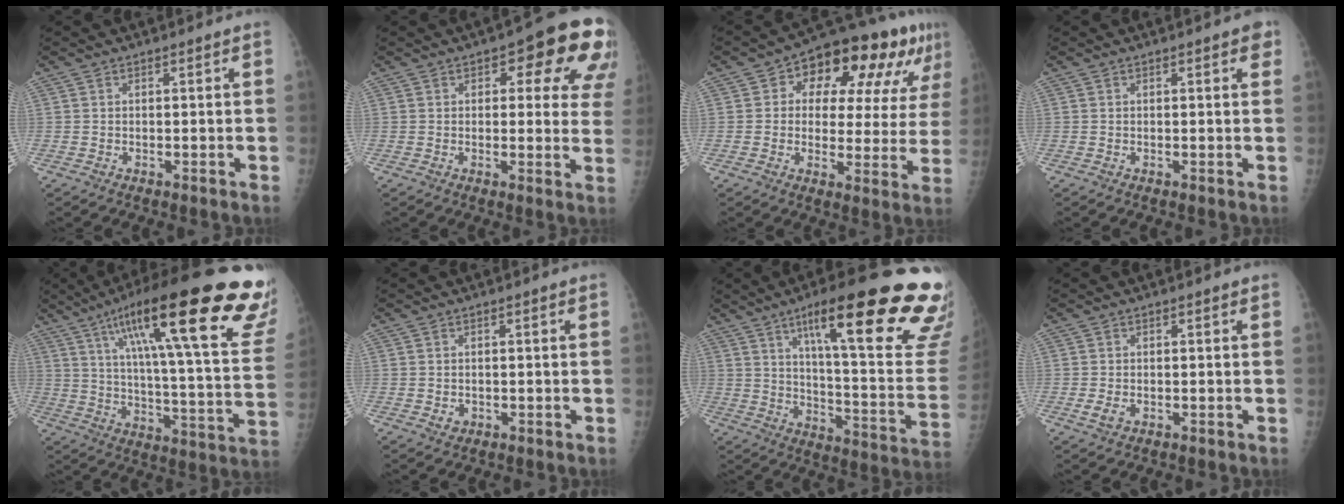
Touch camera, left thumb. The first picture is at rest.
{"total": 14.3, "force": [6.1, 6.3, 11.3], "torque": [-0.078, -0.014, 0.062]}
{"total": 18.8, "force": [7.9, 9.7, 14.0], "torque": [-0.145, 0.013, 0.107]}
{"total": 2.0, "force": [1.0, 0.7, 1.6], "torque": [-0.012, 0.001, 0.009]}
{"total": 33.3, "force": [20.1, 5.4, 26.0], "torque": [-0.331, -0.053, 0.294]}
{"total": 1.2, "force": [-0.3, 1.1, 0.4], "torque": [-0.003, 0.002, -0.001]}
{"total": 29.9, "force": [17.8, 5.2, 23.5], "torque": [-0.266, -0.054, 0.256]}
{"total": 1.9, "force": [-0.5, 1.3, 1.3], "torque": [-0.027, -0.003, -0.009]}